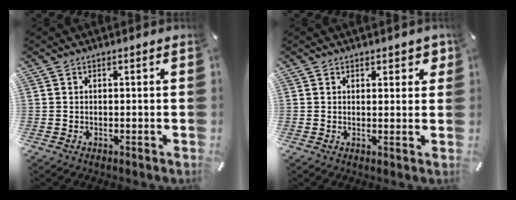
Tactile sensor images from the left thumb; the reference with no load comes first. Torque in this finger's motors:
{"motor_torque": [0.12, -0.45, -0.07, 0.22, -0.09]}